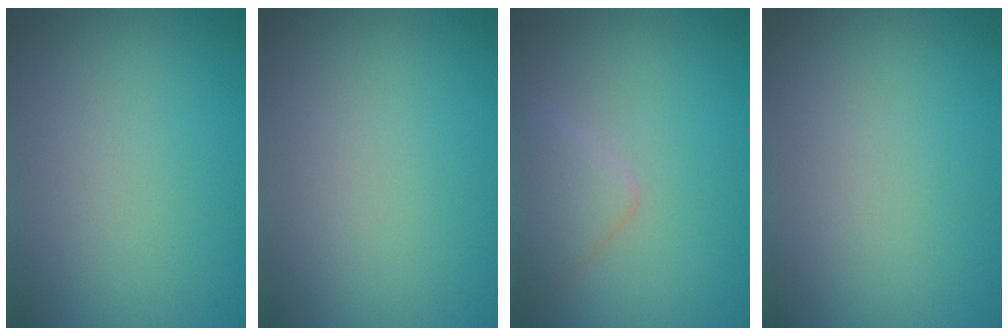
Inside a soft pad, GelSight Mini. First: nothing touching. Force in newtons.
{"total": 0.0}
{"total": 2.1, "press": 2.1, "slide": 0.2}
{"total": 0.0}